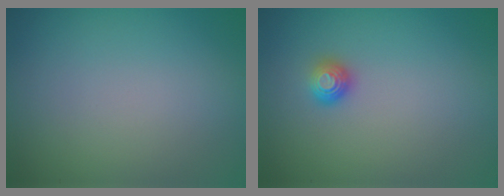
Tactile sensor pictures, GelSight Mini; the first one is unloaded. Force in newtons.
{"total": 1.1, "press": 1.0, "slide": 0.3}